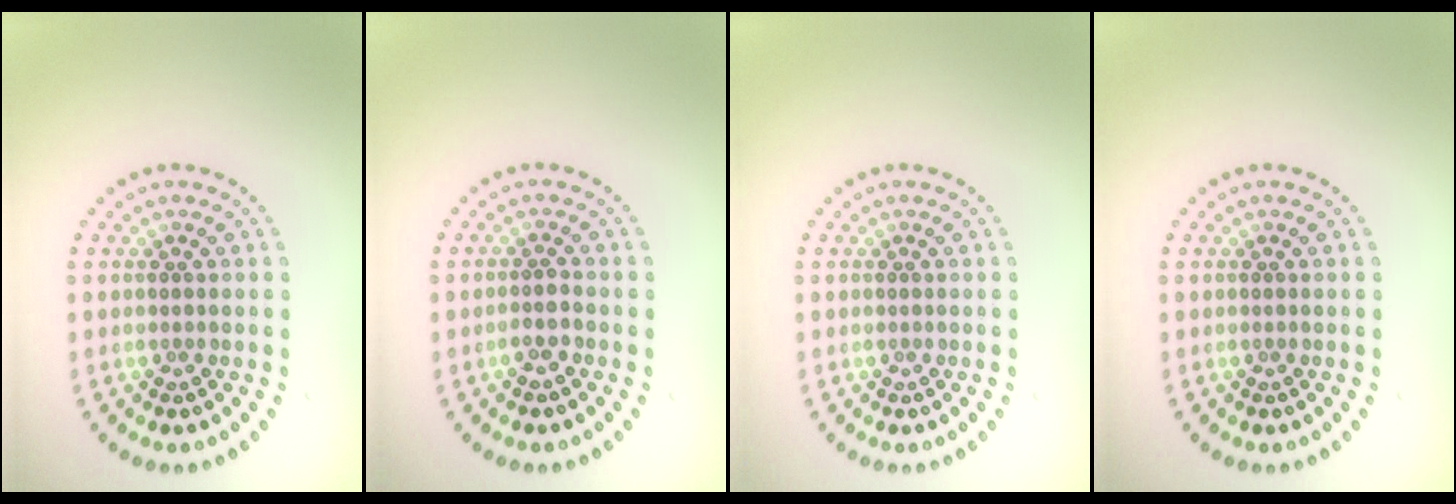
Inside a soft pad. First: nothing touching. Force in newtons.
{"total": 1.6, "press": 1.3, "slide": 0.9}
{"total": 0.0}
{"total": 0.0}